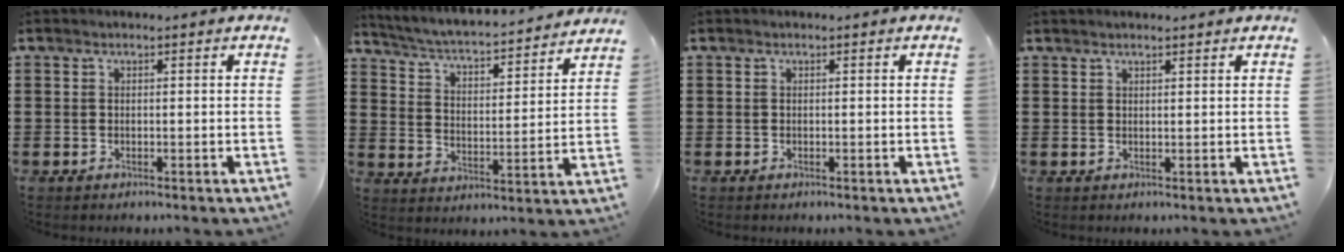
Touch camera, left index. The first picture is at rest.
{"total": 3.6, "force": [3.4, -0.2, 1.1], "torque": [-0.042, -0.037, 0.048]}
{"total": 0.0}
{"total": 1.1, "force": [1.0, 0.0, 0.4], "torque": [-0.009, -0.001, 0.019]}